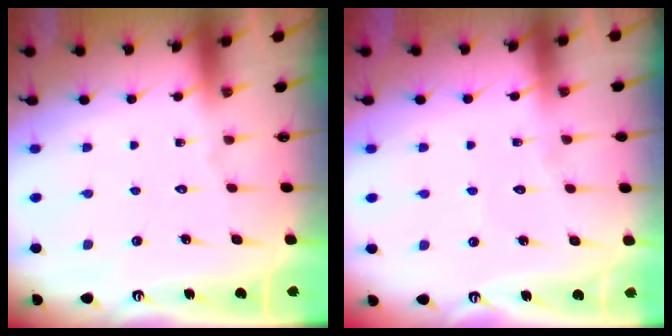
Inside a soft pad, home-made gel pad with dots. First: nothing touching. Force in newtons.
{"total": 2.7, "press": 2.7, "slide": 0.2}